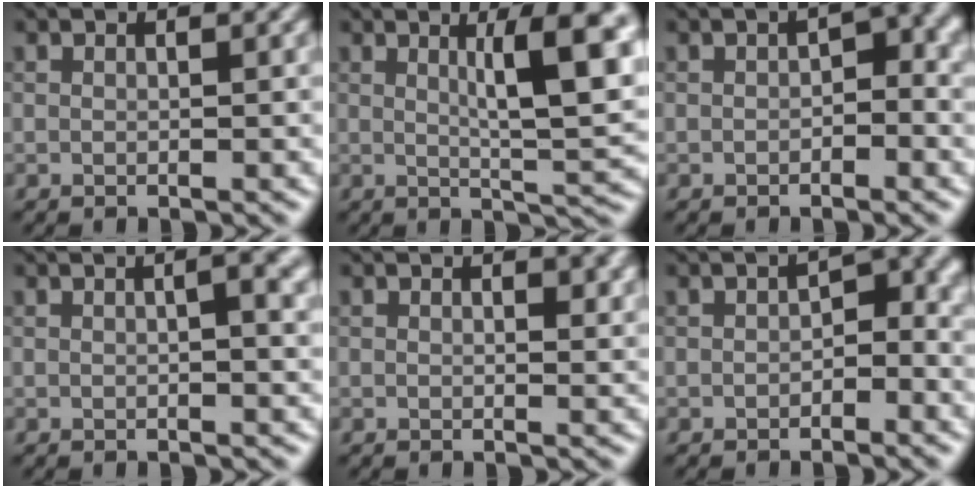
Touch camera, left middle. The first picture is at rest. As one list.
[{"total": 8.0, "force": [2.1, 1.5, 7.5], "torque": [-0.098, -0.002, 0.035]}, {"total": 2.1, "force": [-0.5, 1.2, 1.7], "torque": [-0.022, 0.004, -0.010]}, {"total": 3.4, "force": [0.7, 1.0, 3.2], "torque": [-0.039, 0.009, 0.005]}, {"total": 2.0, "force": [0.9, 0.7, 1.6], "torque": [-0.015, 0.000, 0.015]}, {"total": 2.7, "force": [-0.8, 1.6, 2.0], "torque": [-0.023, 0.006, -0.016]}]